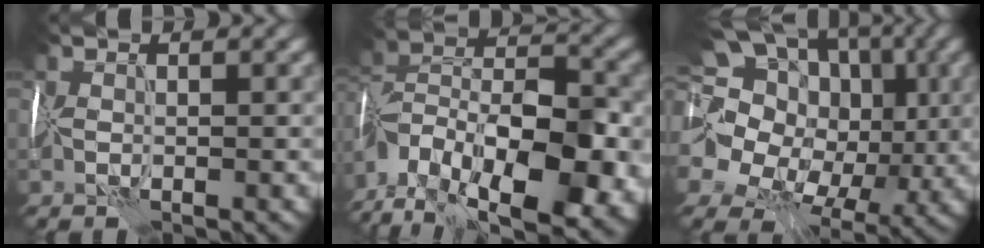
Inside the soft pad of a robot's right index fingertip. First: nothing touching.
{"total": 17.4, "force": [-9.7, 9.2, 11.2], "torque": [-0.201, 0.005, -0.147]}
{"total": 19.4, "force": [4.7, 14.7, 11.7], "torque": [-0.223, 0.033, 0.061]}